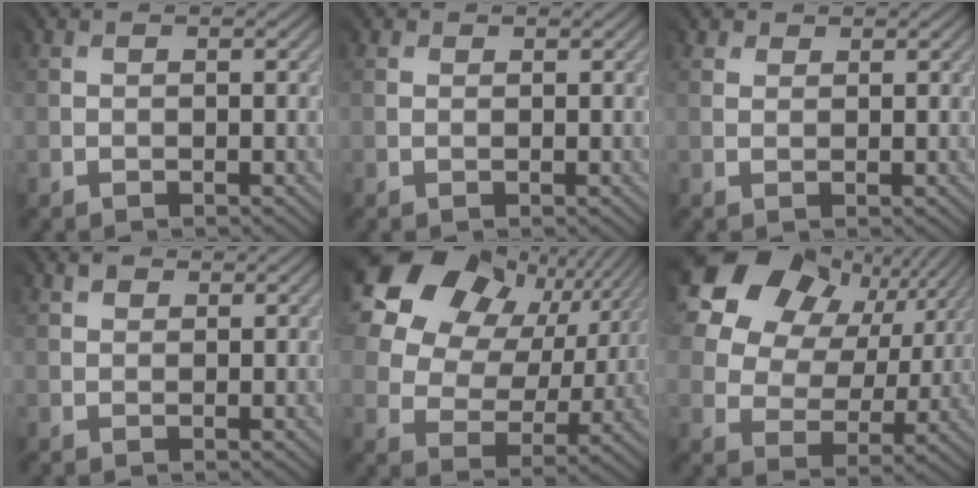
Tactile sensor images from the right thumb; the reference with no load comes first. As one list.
[{"total": 0.8, "force": [0.6, 0.5, -0.2], "torque": [0.007, -0.002, 0.009]}, {"total": 1.7, "force": [1.3, 0.4, -0.9], "torque": [0.012, 0.000, 0.025]}, {"total": 1.4, "force": [1.2, 0.4, -0.5], "torque": [0.006, 0.002, 0.019]}, {"total": 17.5, "force": [8.7, 12.3, 8.8], "torque": [-0.213, 0.064, 0.160]}, {"total": 17.7, "force": [9.0, 12.5, 8.6], "torque": [-0.218, 0.073, 0.172]}]